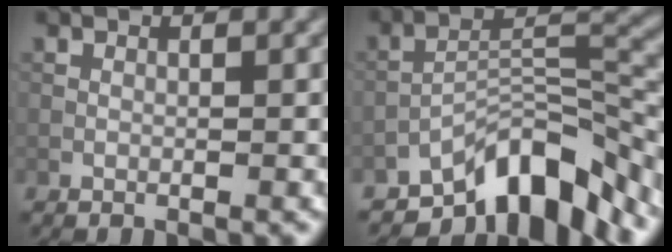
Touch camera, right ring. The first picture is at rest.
{"total": 9.5, "force": [-6.9, 3.2, 5.7], "torque": [-0.076, 0.006, -0.127]}